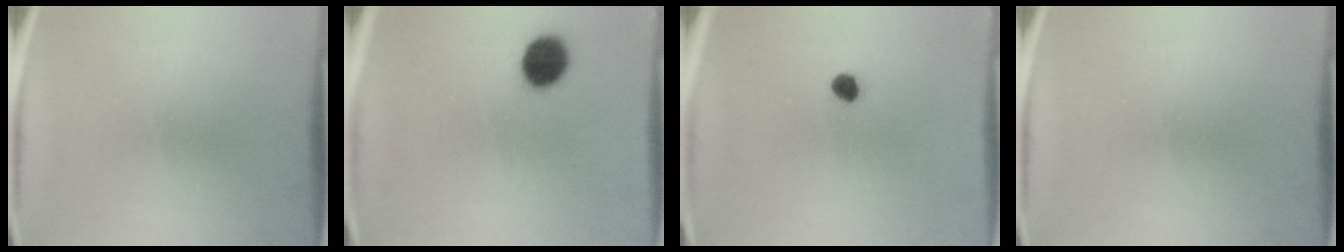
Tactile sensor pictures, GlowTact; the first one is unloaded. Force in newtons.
{"total": 8.7}
{"total": 2.2}
{"total": 0.0}